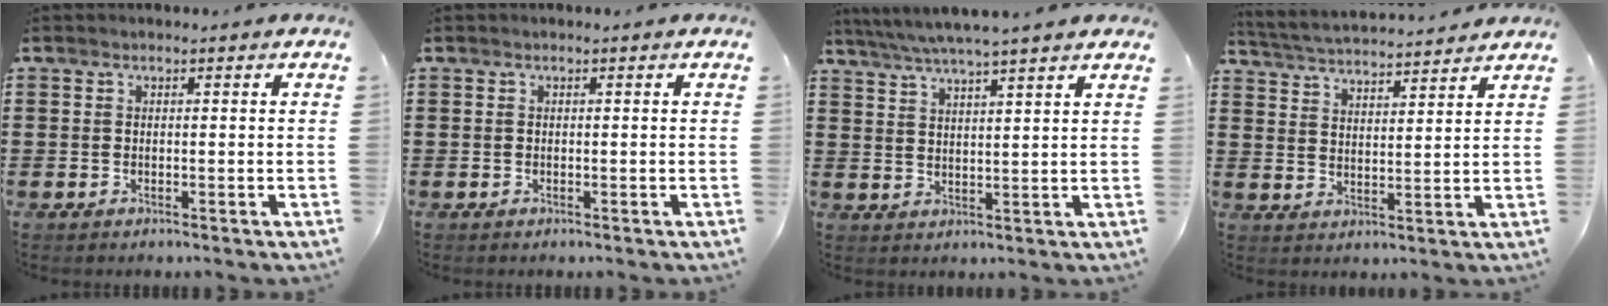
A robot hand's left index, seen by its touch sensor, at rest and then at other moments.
{"total": 0.0}
{"total": 4.6, "force": [4.1, -0.3, 1.9], "torque": [-0.051, -0.016, 0.072]}
{"total": 3.6, "force": [3.6, -0.1, 0.3], "torque": [-0.025, -0.024, 0.059]}